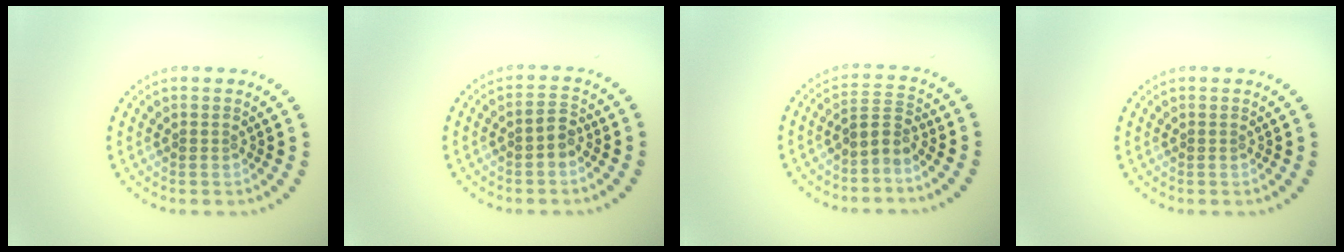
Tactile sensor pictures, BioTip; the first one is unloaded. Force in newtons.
{"total": 1.6, "press": 1.6, "slide": 0.5}
{"total": 2.3, "press": 1.5, "slide": 1.7}
{"total": 0.0}